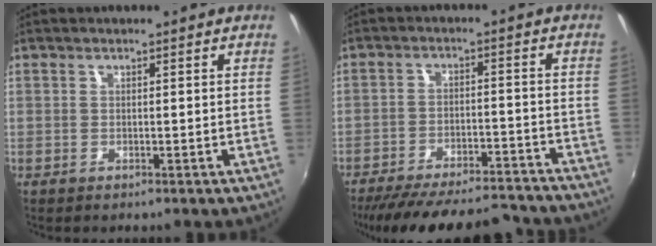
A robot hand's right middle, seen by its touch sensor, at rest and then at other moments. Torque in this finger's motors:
{"motor_torque": [1.07, -1.07, 0.45, 0.15]}